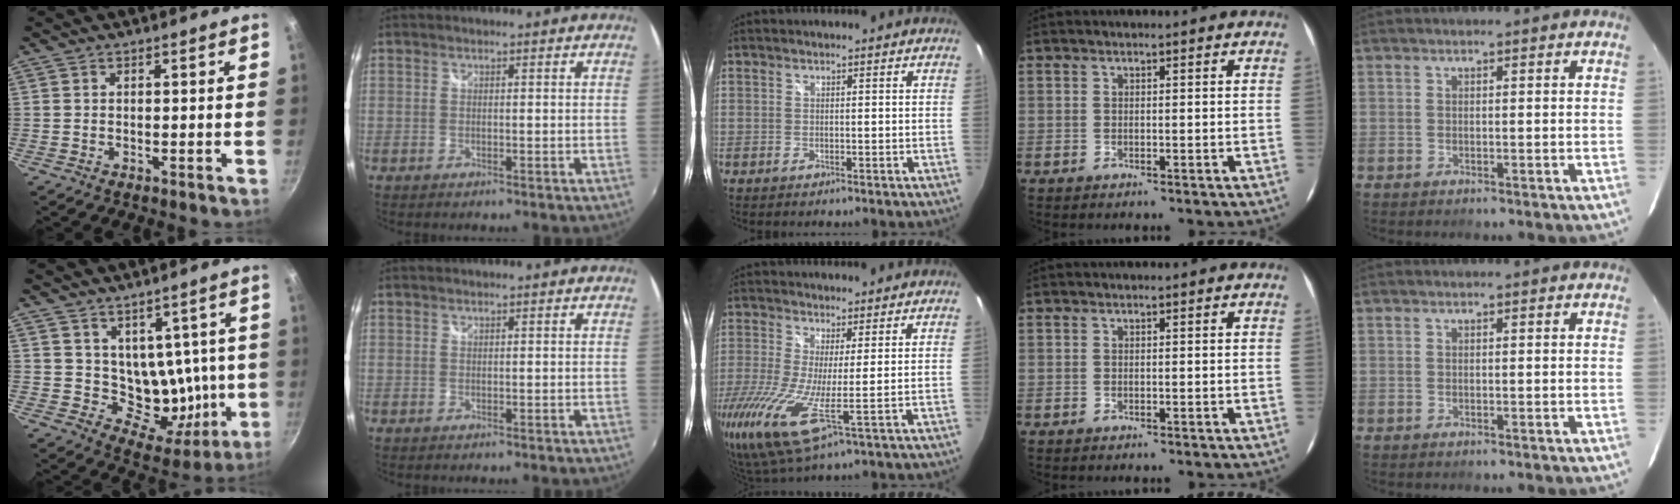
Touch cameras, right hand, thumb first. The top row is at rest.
{"thumb": {"total": 12.1, "force": [1.8, 9.2, 7.7], "torque": [-0.064, -0.034, 0.045]}, "middle": {"total": 12.7, "force": [-1.9, 3.1, 12.2], "torque": [-0.265, -0.037, -0.037]}}